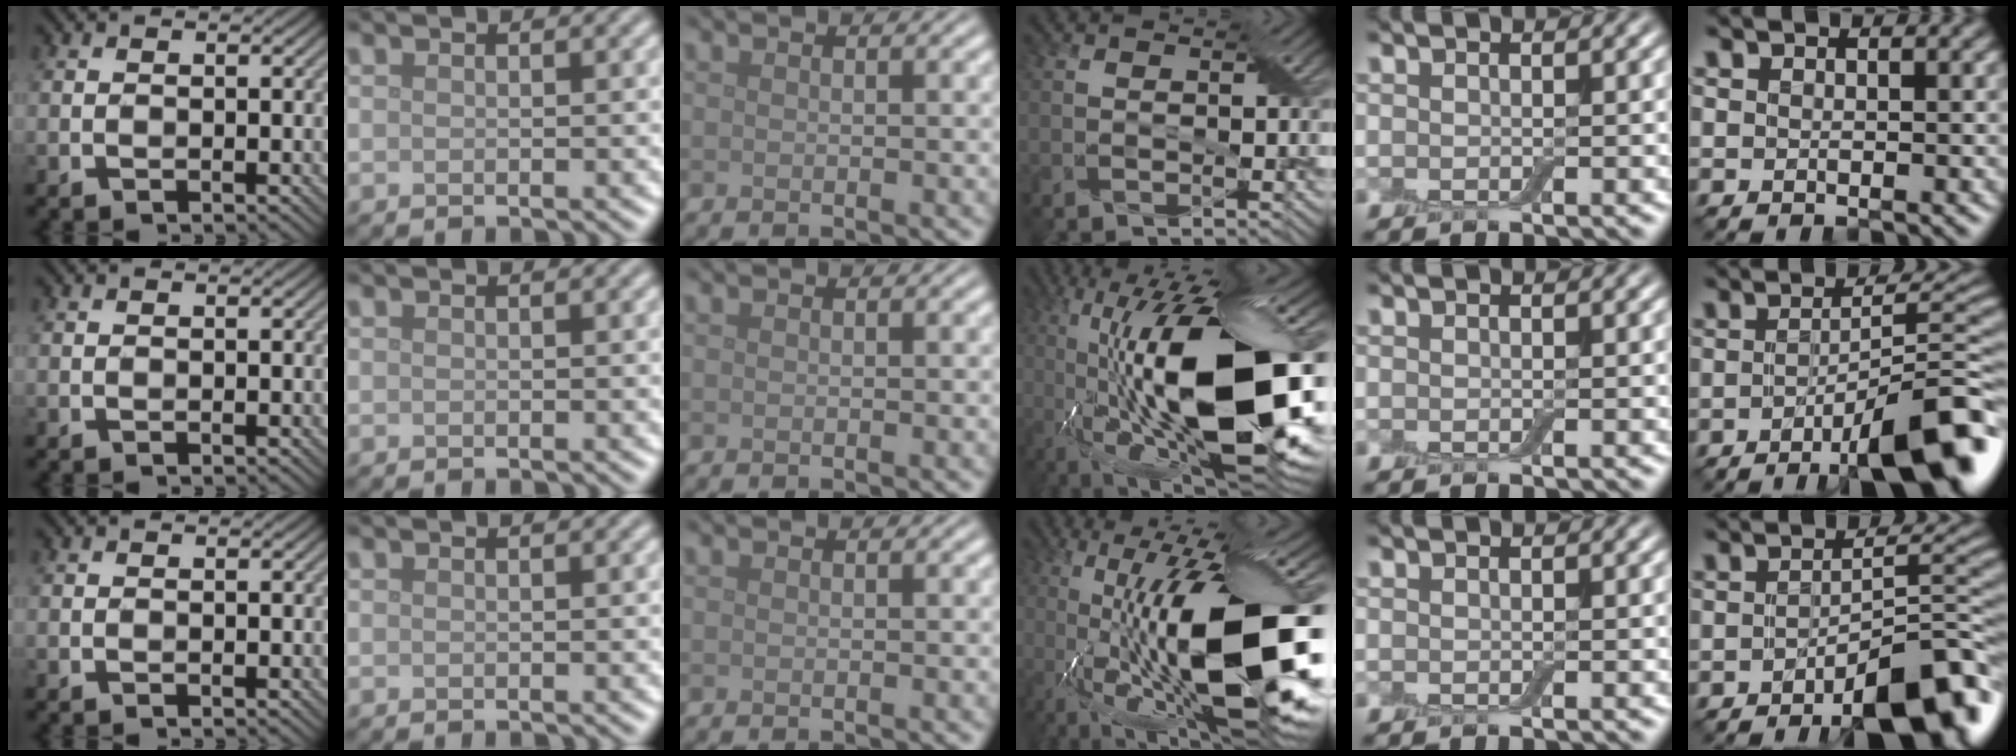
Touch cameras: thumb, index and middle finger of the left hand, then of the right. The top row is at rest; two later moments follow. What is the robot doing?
{"motion": "close", "object": "airpods case & airpods"}